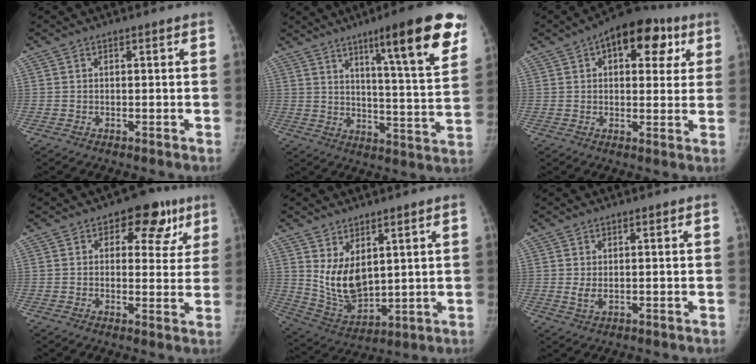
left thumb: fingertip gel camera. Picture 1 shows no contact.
{"total": 19.1, "force": [10.8, 2.3, 15.5], "torque": [-0.190, -0.049, 0.156]}
{"total": 14.6, "force": [6.2, 8.1, 10.4], "torque": [-0.096, 0.007, 0.078]}
{"total": 9.6, "force": [4.7, 6.1, 5.8], "torque": [-0.013, -0.009, 0.052]}
{"total": 10.2, "force": [3.4, 5.6, 7.8], "torque": [-0.123, -0.033, 0.086]}
{"total": 2.0, "force": [0.3, 0.9, 1.8], "torque": [-0.034, -0.003, 0.012]}